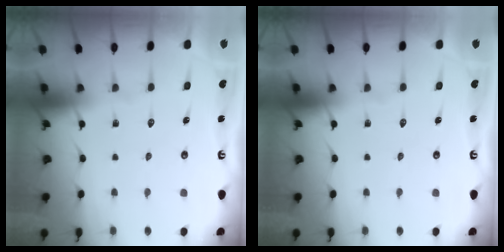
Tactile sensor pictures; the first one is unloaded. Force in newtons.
{"total": 0.0}